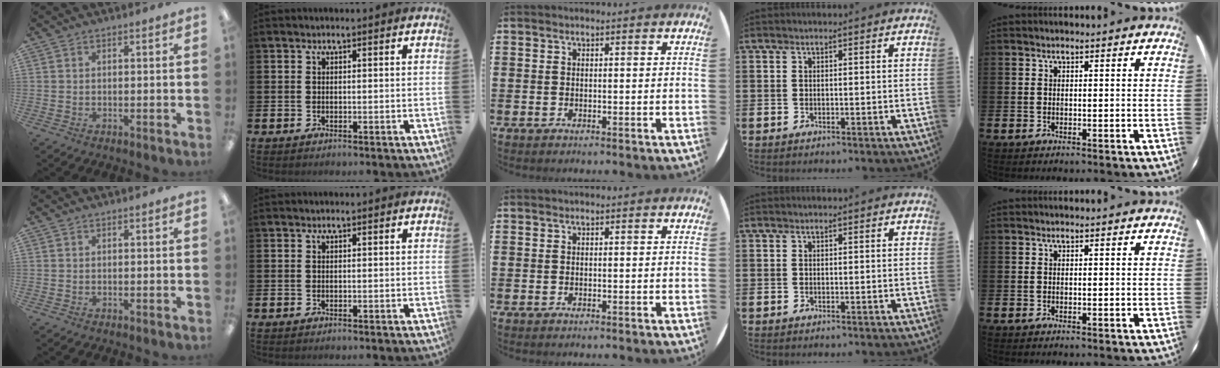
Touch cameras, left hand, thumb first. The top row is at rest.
{}